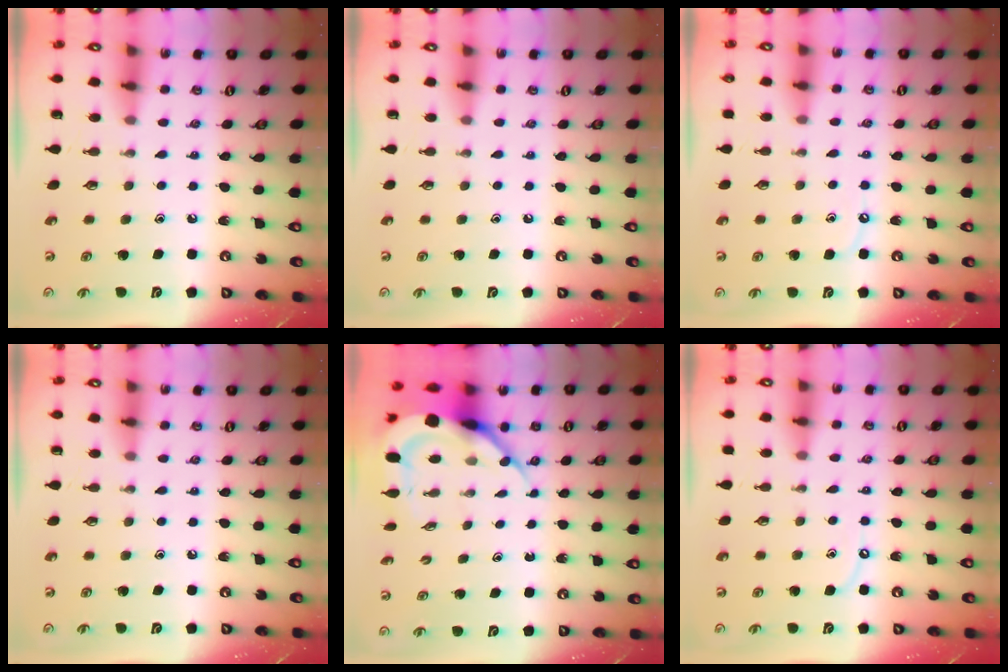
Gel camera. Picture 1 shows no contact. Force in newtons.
{"total": 0.0}
{"total": 4.9, "press": 4.8, "slide": 0.6}
{"total": 0.0}
{"total": 9.7, "press": 9.6, "slide": 1.2}
{"total": 3.6, "press": 3.6, "slide": 0.5}